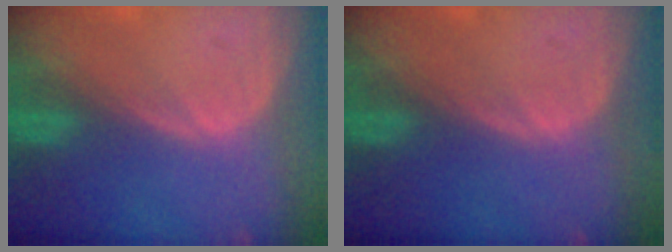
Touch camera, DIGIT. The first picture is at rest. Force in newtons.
{"total": 0.0}